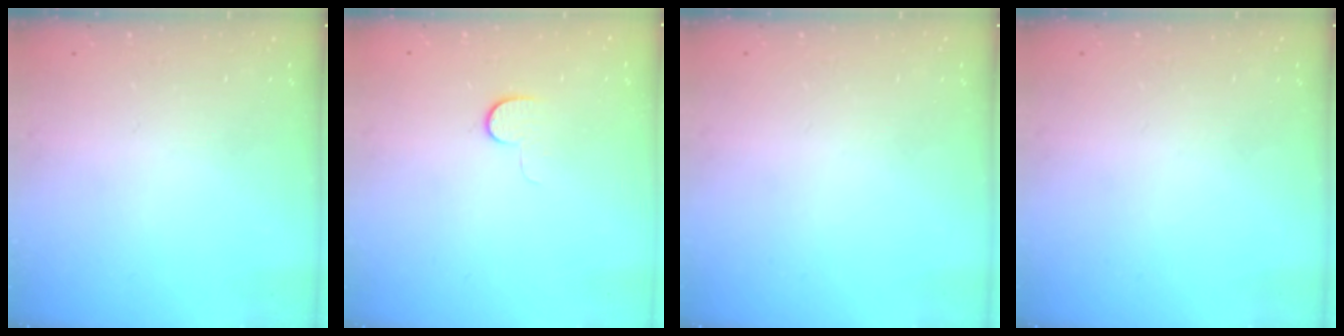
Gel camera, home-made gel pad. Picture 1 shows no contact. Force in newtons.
{"total": 4.8, "press": 4.7, "slide": 0.5}
{"total": 0.0}
{"total": 0.0}